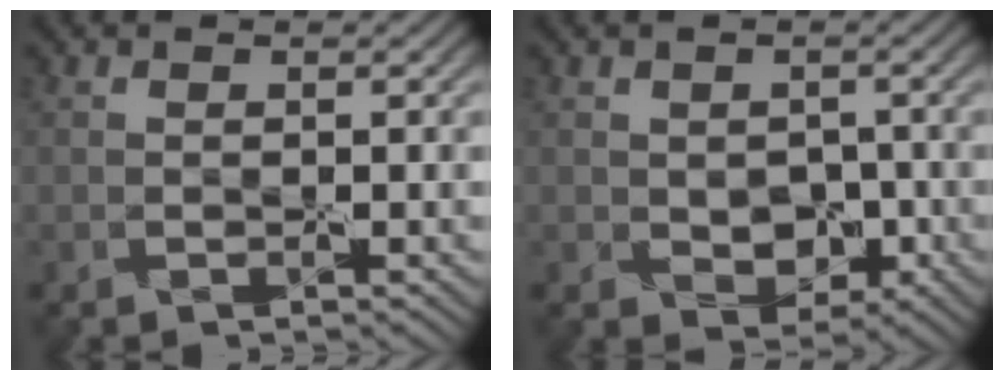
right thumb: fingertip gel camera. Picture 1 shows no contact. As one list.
[{"total": 2.1, "force": [-0.4, 1.8, 1.0], "torque": [-0.010, -0.004, -0.008]}]